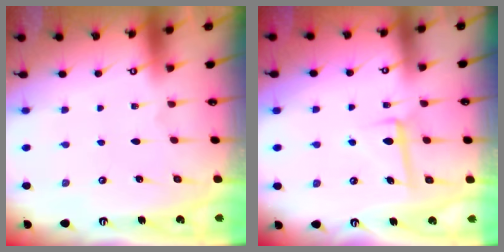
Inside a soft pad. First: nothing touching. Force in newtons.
{"total": 6.8, "press": 6.7, "slide": 1.4}